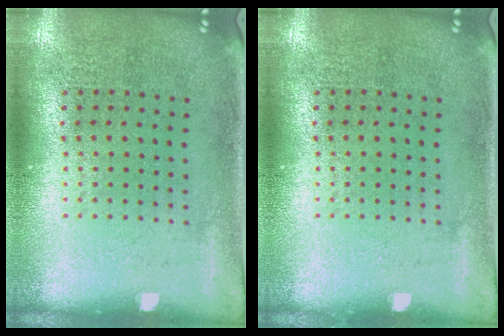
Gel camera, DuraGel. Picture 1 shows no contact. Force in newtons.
{"total": 0.0}